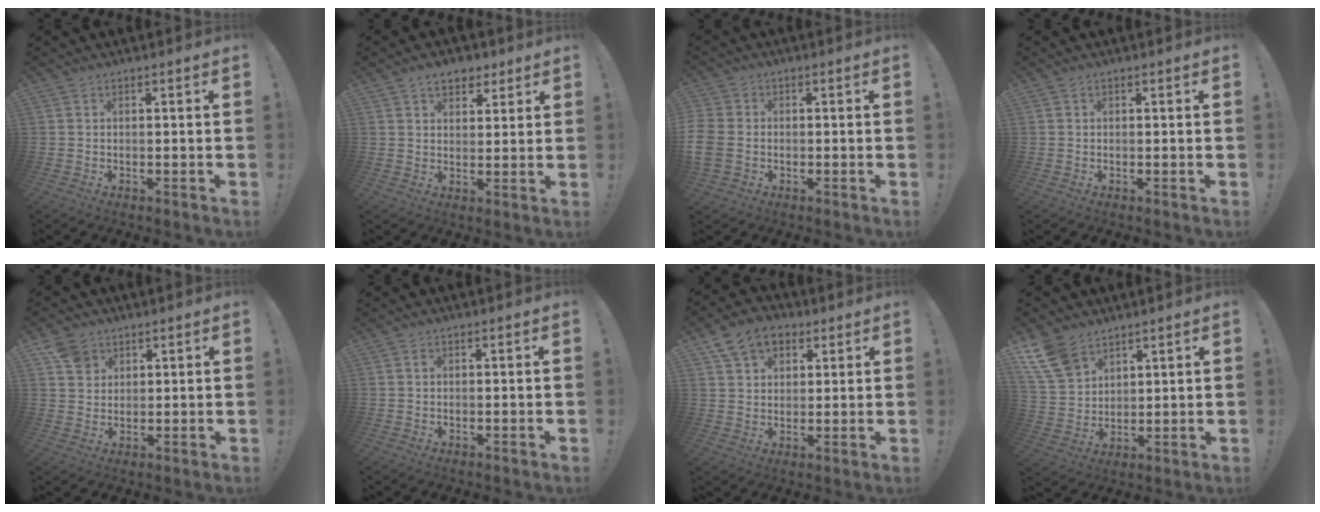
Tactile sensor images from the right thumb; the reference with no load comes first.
{"total": 6.8, "force": [4.1, 4.6, 2.9], "torque": [-0.032, -0.014, 0.074]}
{"total": 6.3, "force": [-1.4, 5.2, 3.4], "torque": [-0.071, 0.008, -0.023]}
{"total": 0.0}
{"total": 6.1, "force": [3.6, 4.6, 1.9], "torque": [-0.018, -0.014, 0.068]}
{"total": 0.6, "force": [0.1, 0.5, 0.3], "torque": [-0.003, 0.003, 0.001]}
{"total": 10.8, "force": [5.7, 7.7, 4.9], "torque": [-0.074, -0.018, 0.111]}
{"total": 11.9, "force": [8.0, 7.3, 5.0], "torque": [-0.100, -0.041, 0.159]}